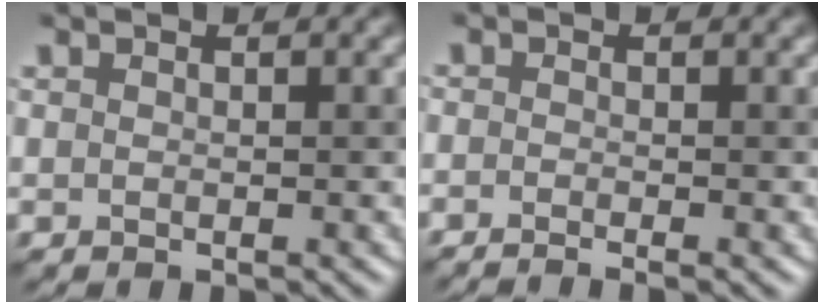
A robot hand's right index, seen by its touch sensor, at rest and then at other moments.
{"total": 2.0, "force": [-1.6, 0.3, 1.2], "torque": [-0.009, -0.005, -0.024]}